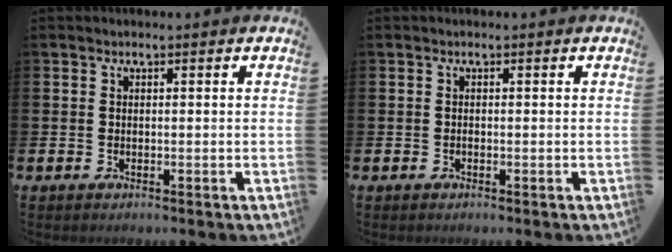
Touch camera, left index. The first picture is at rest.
{"total": 0.0}